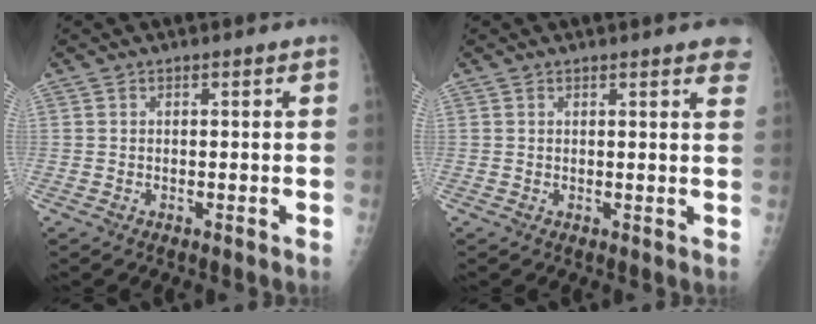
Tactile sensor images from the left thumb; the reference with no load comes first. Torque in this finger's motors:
{"motor_torque": [1.90, 0.52, 0.68, -0.26, 0.00]}